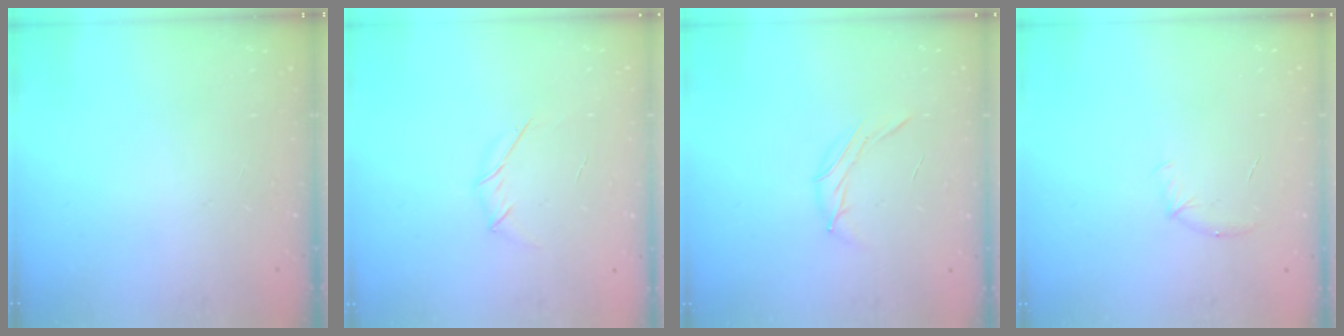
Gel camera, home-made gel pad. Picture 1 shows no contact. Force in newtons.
{"total": 3.9, "press": 3.8, "slide": 0.9}
{"total": 6.8, "press": 6.8, "slide": 0.5}
{"total": 5.5, "press": 5.3, "slide": 1.4}